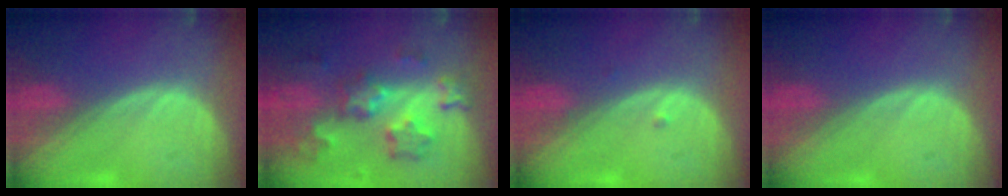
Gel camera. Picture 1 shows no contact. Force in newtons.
{"total": 9.2, "press": 8.1, "slide": 4.5}
{"total": 0.6, "press": 0.5, "slide": 0.3}
{"total": 0.0}